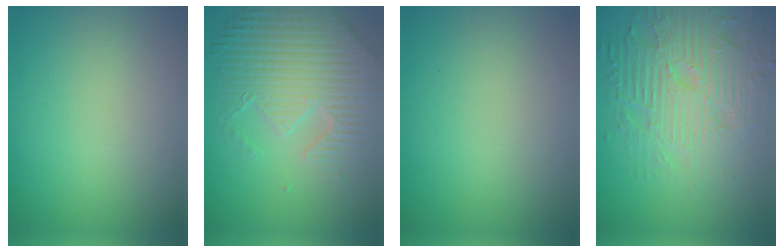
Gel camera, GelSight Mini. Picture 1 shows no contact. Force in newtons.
{"total": 7.4, "press": 5.6, "slide": 4.8}
{"total": 0.0}
{"total": 7.1, "press": 5.6, "slide": 4.4}